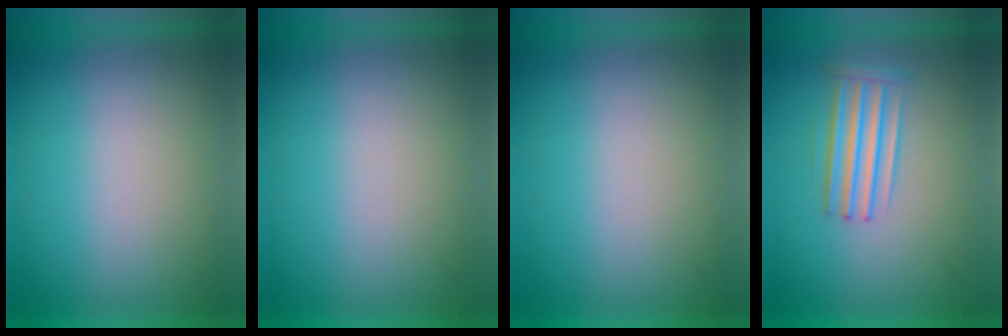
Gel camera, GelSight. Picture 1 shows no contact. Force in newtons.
{"total": 0.0}
{"total": 1.2}
{"total": 2.8}